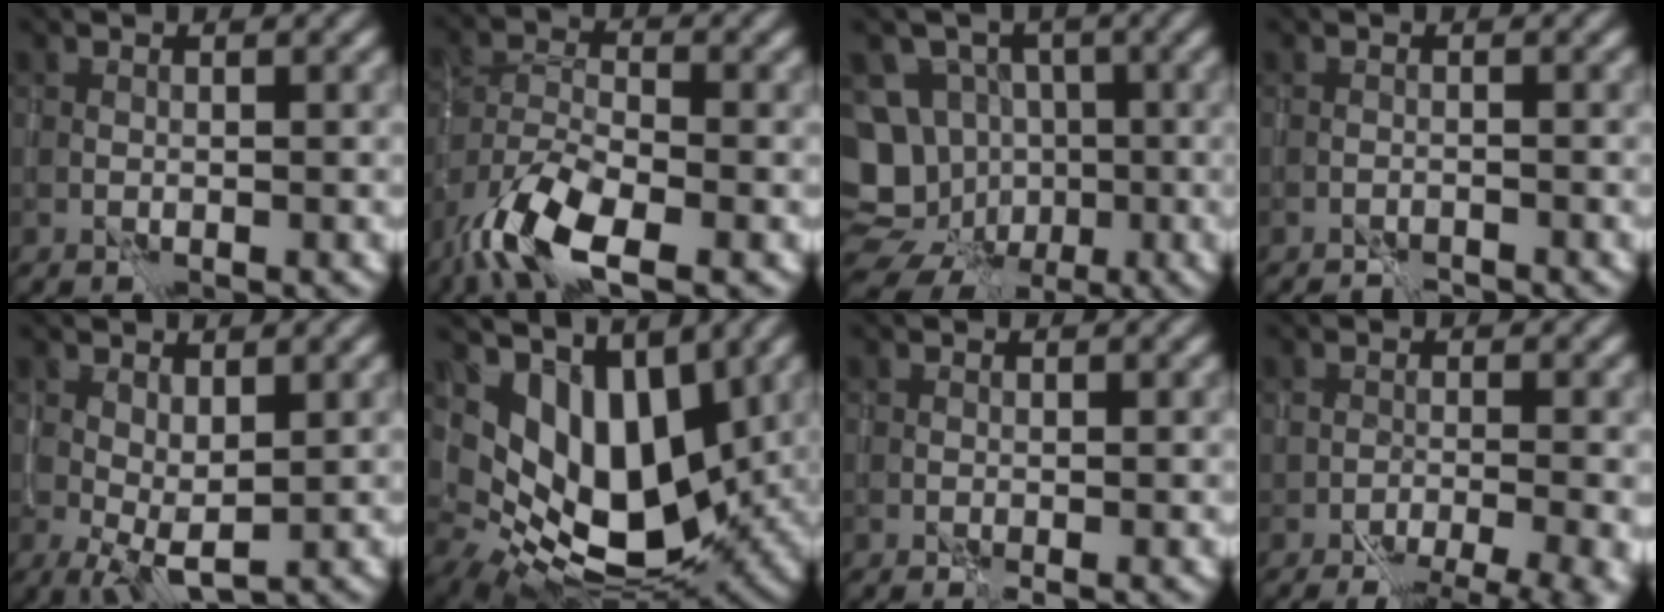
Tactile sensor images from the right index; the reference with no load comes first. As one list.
[{"total": 8.2, "force": [-5.1, 2.7, 5.8], "torque": [-0.106, -0.003, -0.102]}, {"total": 11.4, "force": [-3.3, 10.3, 3.5], "torque": [-0.079, -0.008, -0.052]}, {"total": 0.8, "force": [-0.8, -0.3, -0.2], "torque": [0.006, 0.005, -0.015]}, {"total": 2.7, "force": [0.6, 1.0, 2.4], "torque": [-0.049, -0.006, 0.017]}, {"total": 9.8, "force": [3.5, 5.8, 7.1], "torque": [-0.135, -0.023, 0.067]}, {"total": 0.0}, {"total": 9.1, "force": [-7.1, 2.5, 5.0], "torque": [-0.062, -0.013, -0.073]}]